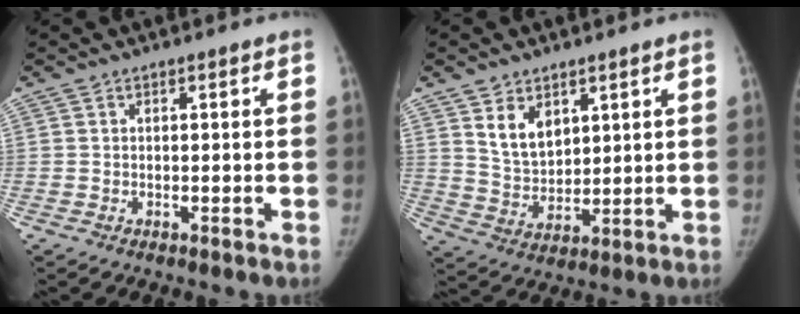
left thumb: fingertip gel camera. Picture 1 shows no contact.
{"total": 7.6, "force": [3.9, 4.9, 4.3], "torque": [-0.050, -0.032, 0.083]}